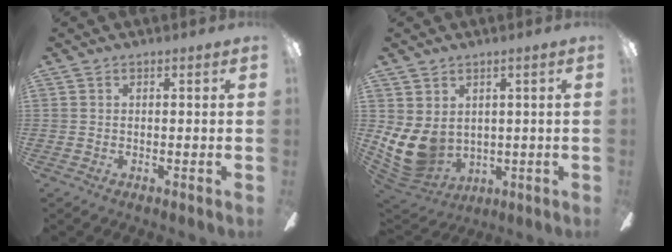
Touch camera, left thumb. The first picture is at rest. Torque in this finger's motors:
{"motor_torque": [1.73, 1.90, 1.04, -0.83, 0.10]}